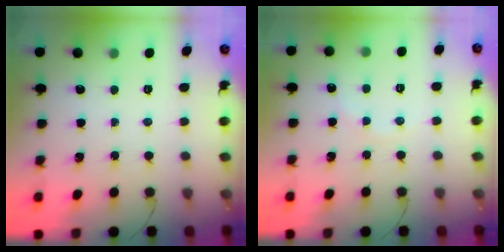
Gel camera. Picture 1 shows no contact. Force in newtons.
{"total": 3.5, "press": 3.4, "slide": 1.0}